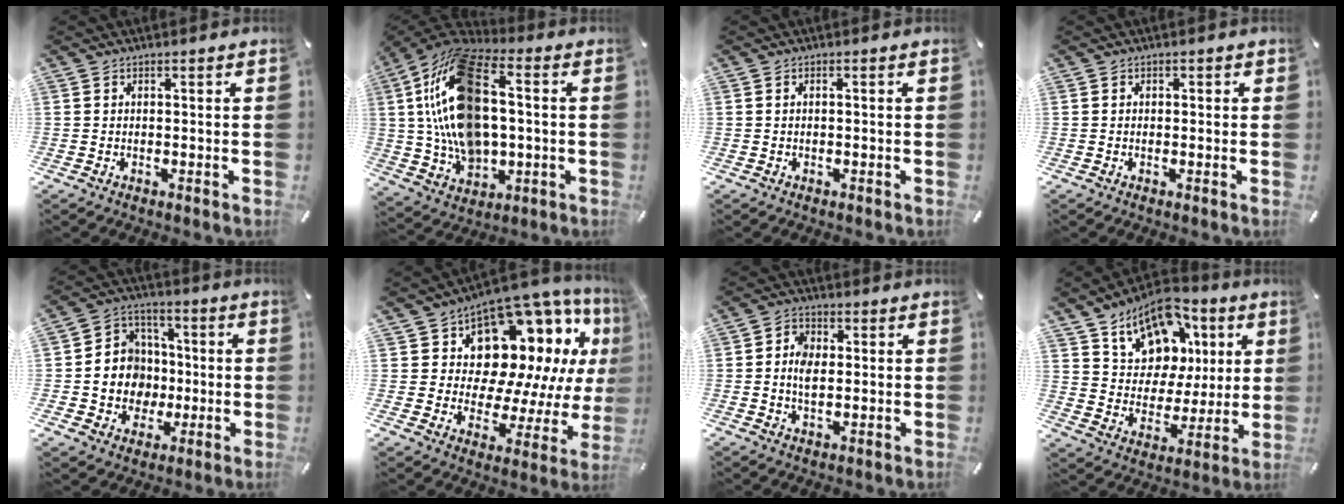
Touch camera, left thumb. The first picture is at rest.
{"total": 21.1, "force": [2.4, 14.3, 15.4], "torque": [-0.329, -0.005, 0.040]}
{"total": 0.7, "force": [-0.2, 0.1, 0.6], "torque": [-0.011, -0.002, -0.003]}
{"total": 0.6, "force": [-0.1, 0.6, 0.0], "torque": [0.001, 0.005, -0.003]}
{"total": 11.0, "force": [-1.6, 10.7, 1.9], "torque": [-0.047, 0.006, -0.019]}
{"total": 17.3, "force": [9.3, 11.4, 9.2], "torque": [-0.126, -0.088, 0.169]}
{"total": 5.1, "force": [0.0, 3.7, 3.5], "torque": [-0.066, 0.006, -0.003]}
{"total": 14.1, "force": [8.3, 10.5, 4.4], "torque": [-0.072, -0.056, 0.157]}